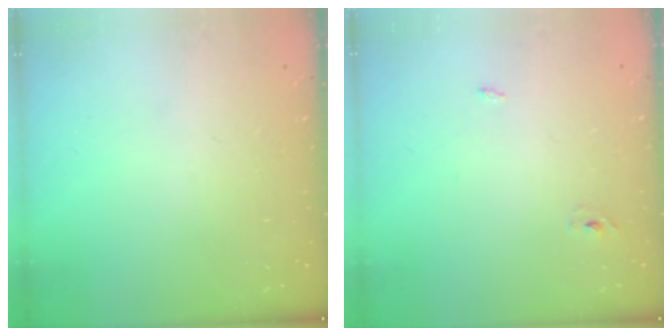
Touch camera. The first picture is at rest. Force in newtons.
{"total": 2.3, "press": 2.1, "slide": 1.0}